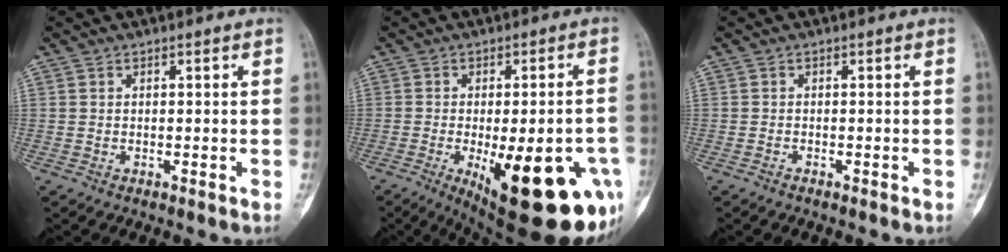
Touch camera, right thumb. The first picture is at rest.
{"total": 24.2, "force": [-8.8, 8.2, 21.0], "torque": [-0.219, -0.005, -0.101]}
{"total": 0.6, "force": [-0.5, 0.1, 0.2], "torque": [-0.007, 0.000, -0.010]}